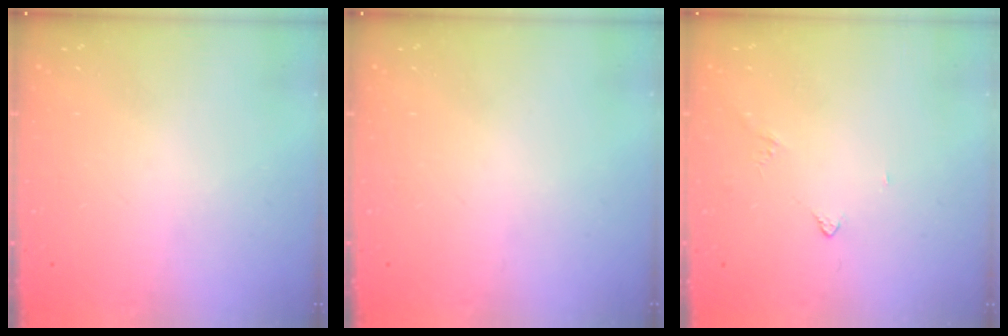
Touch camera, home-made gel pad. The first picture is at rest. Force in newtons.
{"total": 0.0}
{"total": 2.9, "press": 2.9, "slide": 0.5}